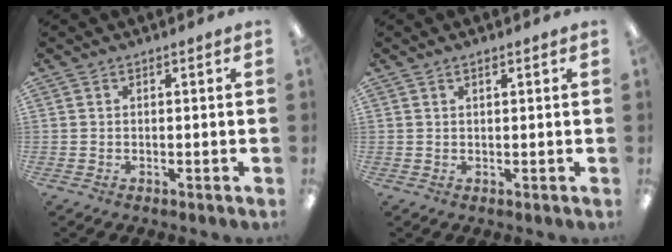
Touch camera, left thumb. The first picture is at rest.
{"total": 1.2, "force": [0.8, 0.3, 0.7], "torque": [-0.016, 0.001, 0.015]}